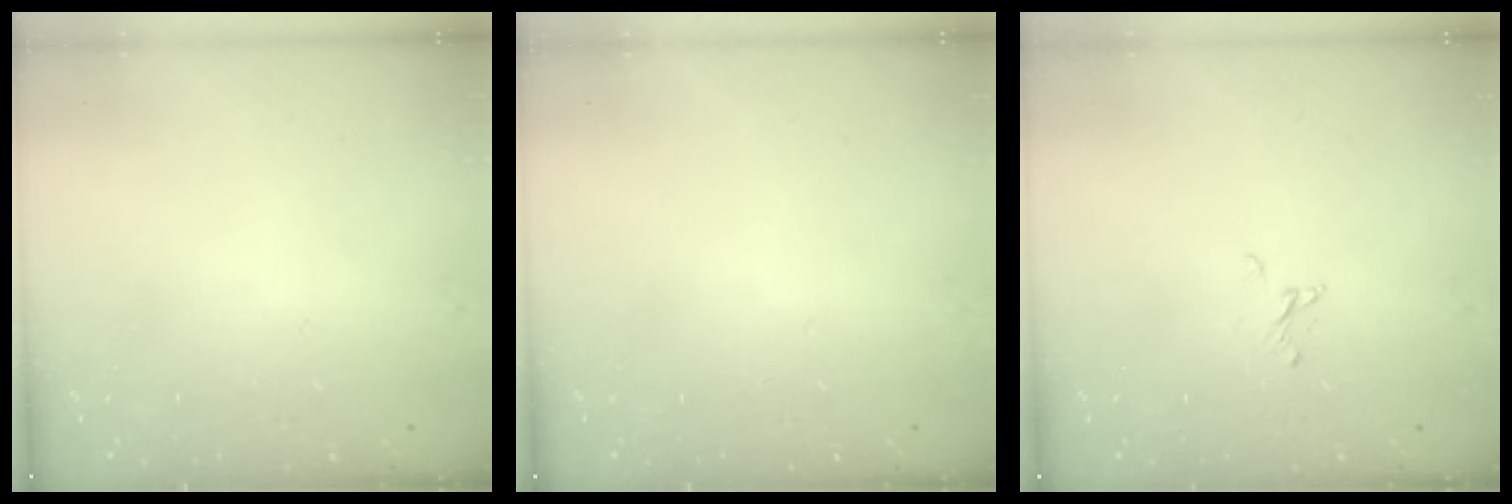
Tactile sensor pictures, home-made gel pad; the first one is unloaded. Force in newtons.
{"total": 0.0}
{"total": 2.2, "press": 2.2, "slide": 0.1}